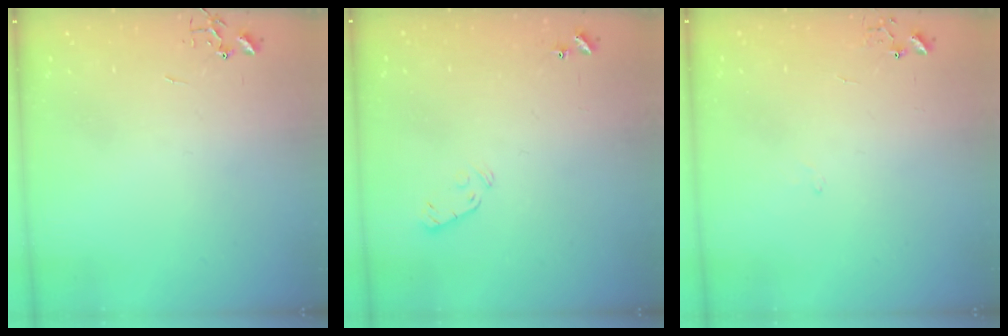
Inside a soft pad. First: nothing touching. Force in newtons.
{"total": 4.1, "press": 4.1, "slide": 0.6}
{"total": 5.8, "press": 5.8, "slide": 0.7}